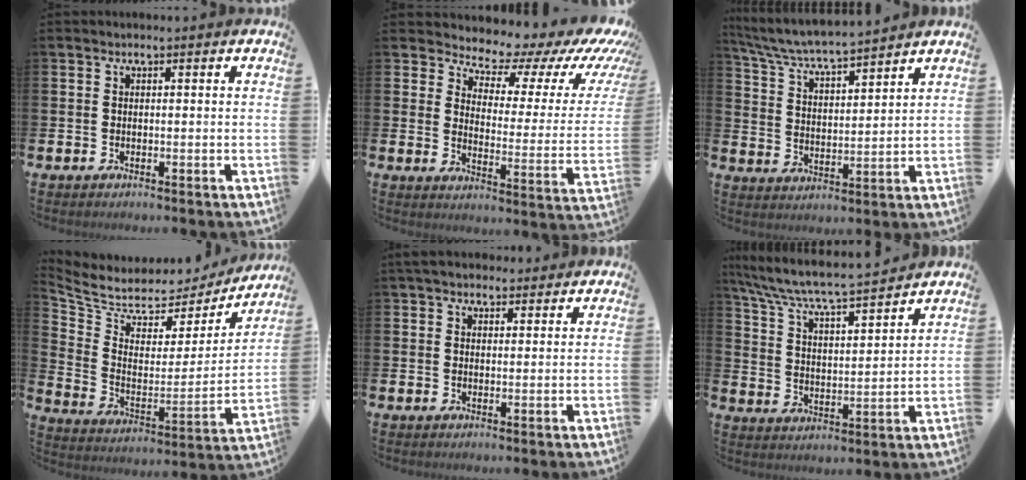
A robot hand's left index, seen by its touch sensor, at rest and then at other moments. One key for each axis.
{"total": 7.5, "fx": 7.0, "fy": 2.5, "fz": 1.3, "tx": -0.040, "ty": -0.070, "tz": 0.110}
{"total": 6.2, "fx": 6.0, "fy": 0.1, "fz": 1.5, "tx": -0.054, "ty": -0.043, "tz": 0.102}
{"total": 6.2, "fx": 5.5, "fy": 2.8, "fz": 0.4, "tx": -0.048, "ty": -0.054, "tz": 0.091}
{"total": 3.3, "fx": 3.1, "fy": 1.2, "fz": 0.5, "tx": -0.002, "ty": -0.011, "tz": 0.054}
{"total": 7.0, "fx": 6.7, "fy": 0.3, "fz": 2.1, "tx": -0.073, "ty": -0.055, "tz": 0.111}